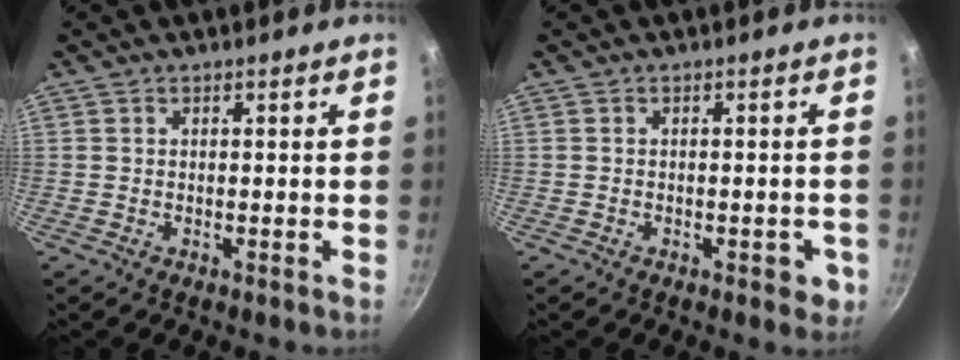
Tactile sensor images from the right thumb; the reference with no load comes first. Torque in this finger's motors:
{"motor_torque": [0.27, 0.66, -0.24, 0.08, 0.03]}